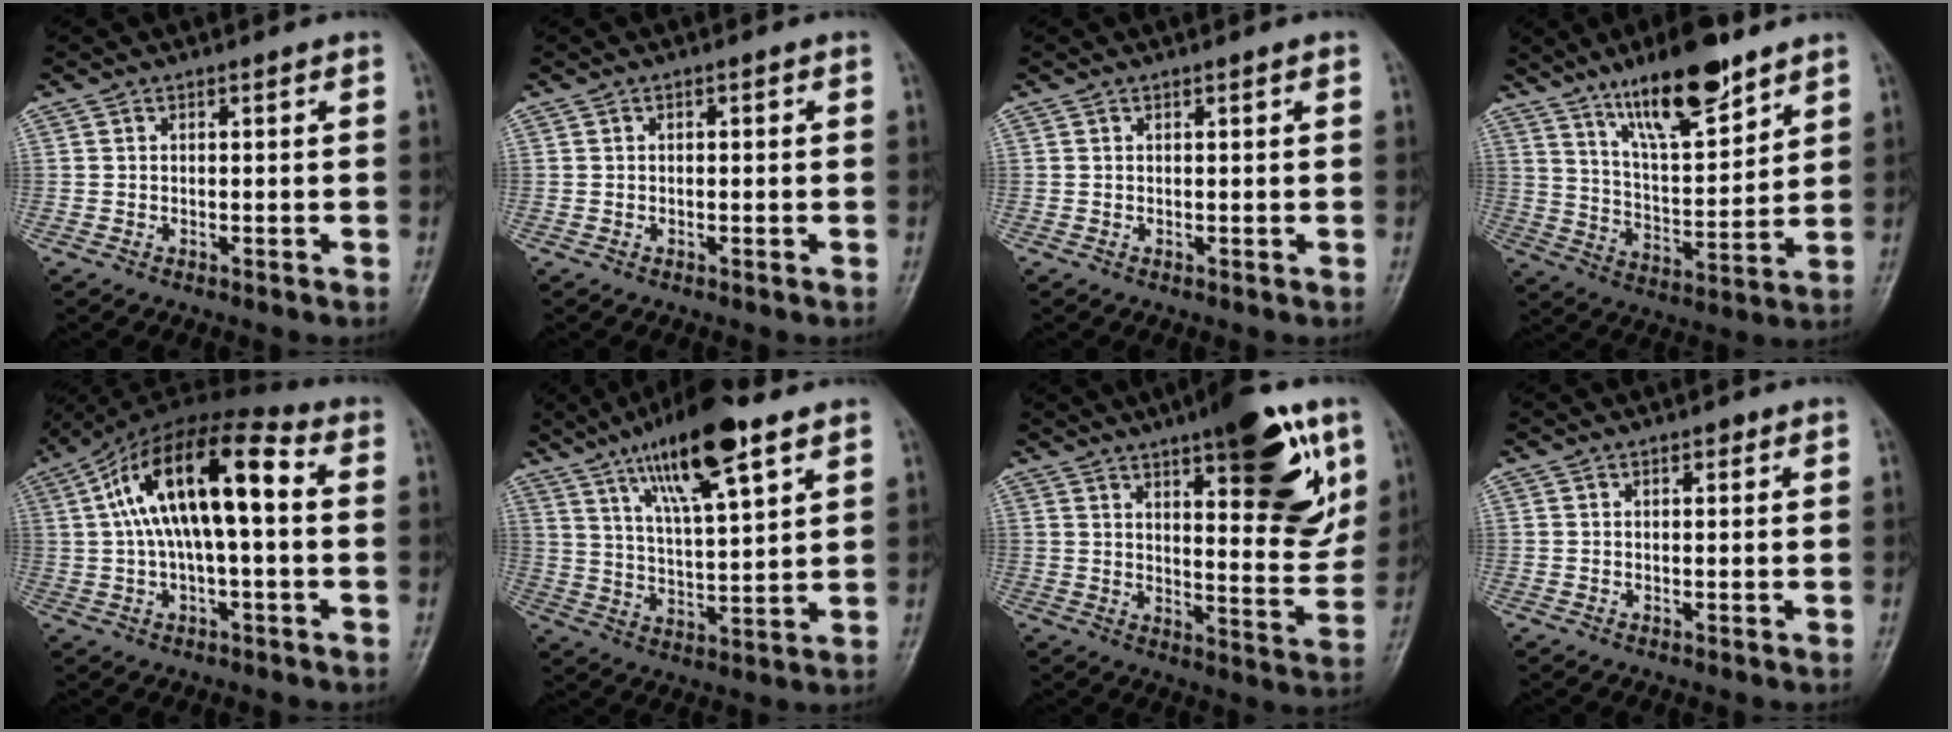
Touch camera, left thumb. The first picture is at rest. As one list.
[{"total": 0.6, "force": [0.1, 0.3, 0.6], "torque": [-0.006, 0.002, 0.001]}, {"total": 0.6, "force": [0.3, 0.1, 0.5], "torque": [-0.008, 0.001, 0.003]}, {"total": 15.8, "force": [10.7, 4.6, 10.7], "torque": [-0.155, -0.063, 0.191]}, {"total": 16.4, "force": [2.2, 6.2, 15.0], "torque": [-0.269, 0.043, 0.031]}, {"total": 16.4, "force": [9.6, 3.9, 12.8], "torque": [-0.206, -0.032, 0.170]}, {"total": 19.1, "force": [9.4, 6.0, 15.5], "torque": [-0.171, -0.045, 0.133]}, {"total": 1.1, "force": [0.6, 0.6, 0.7], "torque": [-0.005, 0.000, 0.005]}]